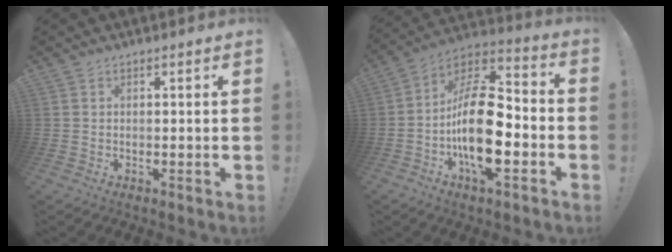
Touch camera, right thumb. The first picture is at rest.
{"total": 21.2, "force": [-5.1, 9.5, 18.3], "torque": [-0.340, 0.030, -0.079]}